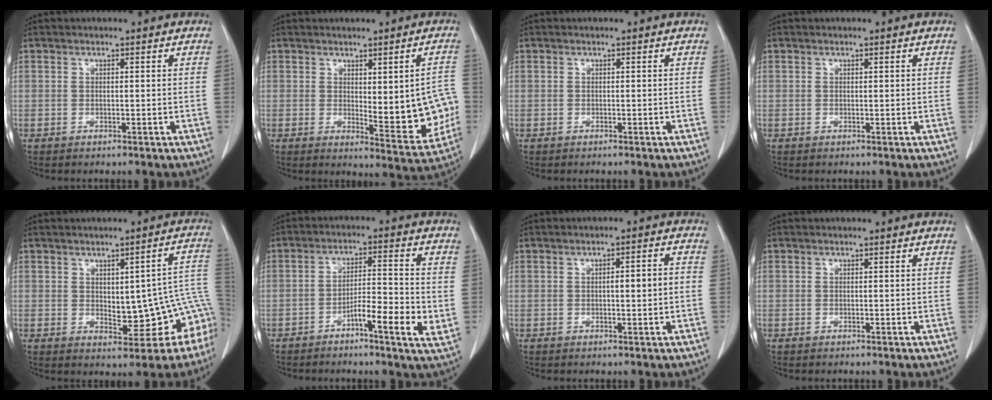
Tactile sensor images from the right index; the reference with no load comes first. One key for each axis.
{"total": 10.4, "fx": -0.4, "fy": 3.3, "fz": 9.8, "tx": -0.103, "ty": -0.006, "tz": 0.005}
{"total": 0.0}
{"total": 0.0}
{"total": 11.0, "fx": -1.8, "fy": 4.0, "fz": 10.1, "tx": -0.097, "ty": 0.025, "tz": -0.011}
{"total": 8.3, "fx": -2.9, "fy": 0.9, "fz": 7.7, "tx": -0.123, "ty": 0.001, "tz": -0.050}
{"total": 3.3, "fx": -0.2, "fy": 0.4, "fz": 3.2, "tx": -0.052, "ty": 0.005, "tz": -0.002}
{"total": 0.0}